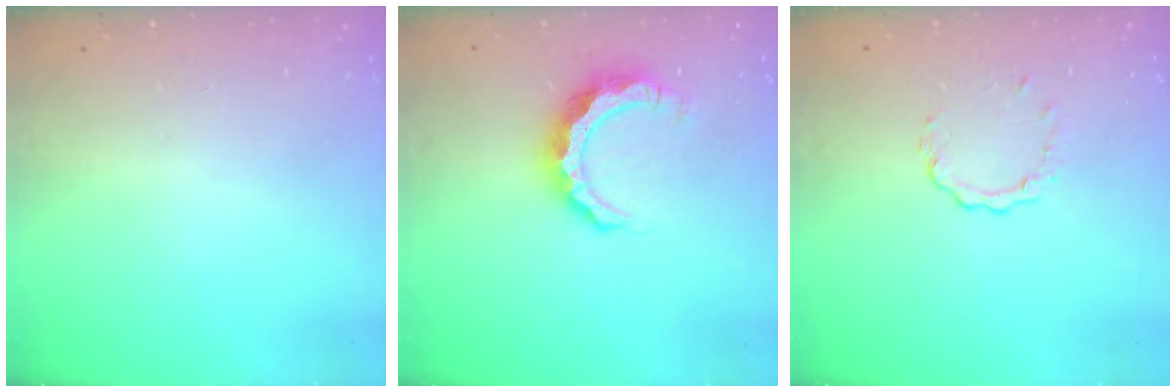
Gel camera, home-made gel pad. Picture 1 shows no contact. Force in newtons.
{"total": 8.3, "press": 8.3, "slide": 0.6}
{"total": 3.7, "press": 3.7, "slide": 0.5}